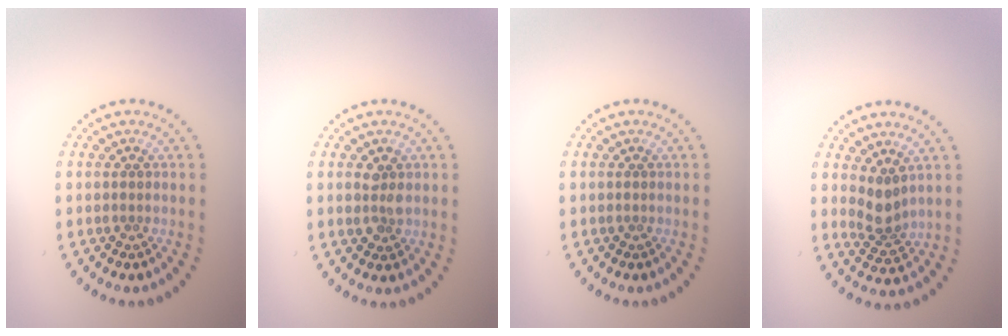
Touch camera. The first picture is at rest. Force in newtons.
{"total": 1.7, "press": 1.6, "slide": 0.4}
{"total": 0.0}
{"total": 2.4, "press": 1.9, "slide": 1.6}